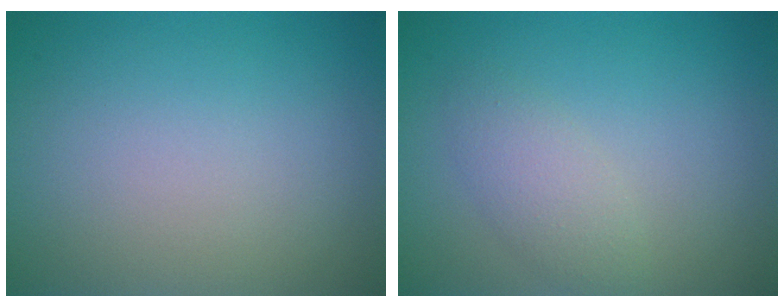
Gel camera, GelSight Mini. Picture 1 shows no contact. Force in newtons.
{"total": 2.1, "press": 2.1, "slide": 0.0}